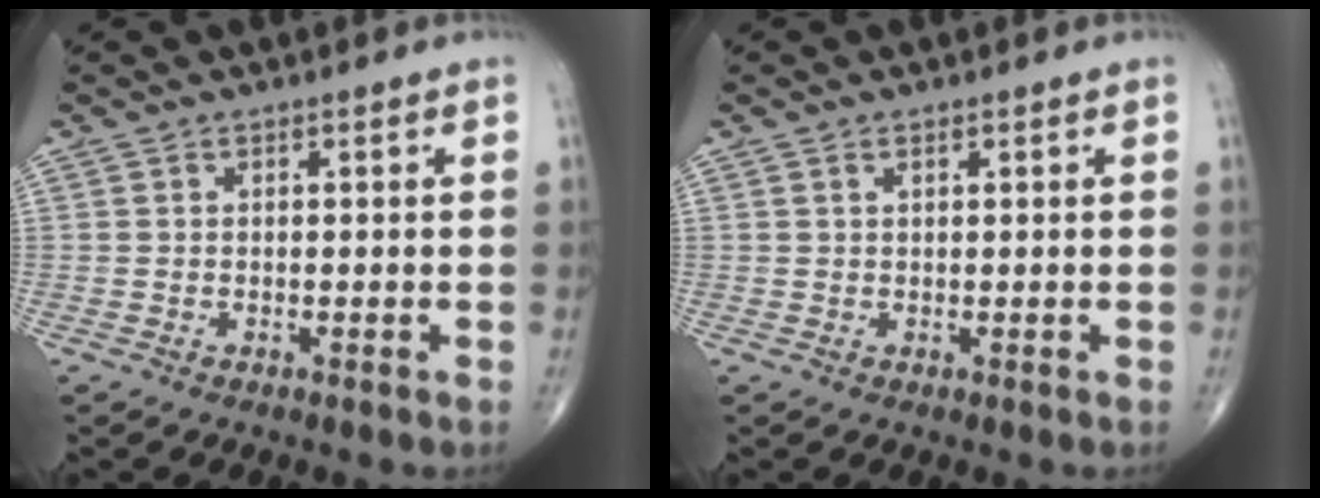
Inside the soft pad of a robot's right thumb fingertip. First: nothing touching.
{"total": 0.7, "force": [0.4, 0.3, 0.5], "torque": [-0.011, 0.003, 0.008]}